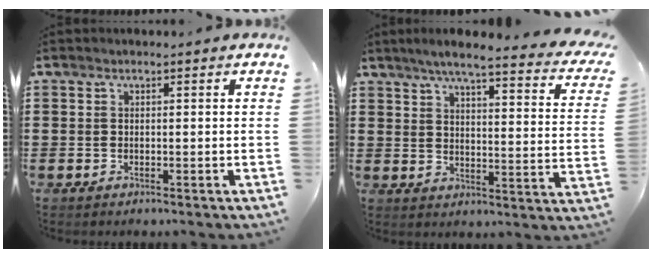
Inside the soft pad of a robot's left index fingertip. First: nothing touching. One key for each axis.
{"total": 5.7, "fx": 4.3, "fy": -0.2, "fz": 3.8, "tx": -0.083, "ty": -0.031, "tz": 0.065}